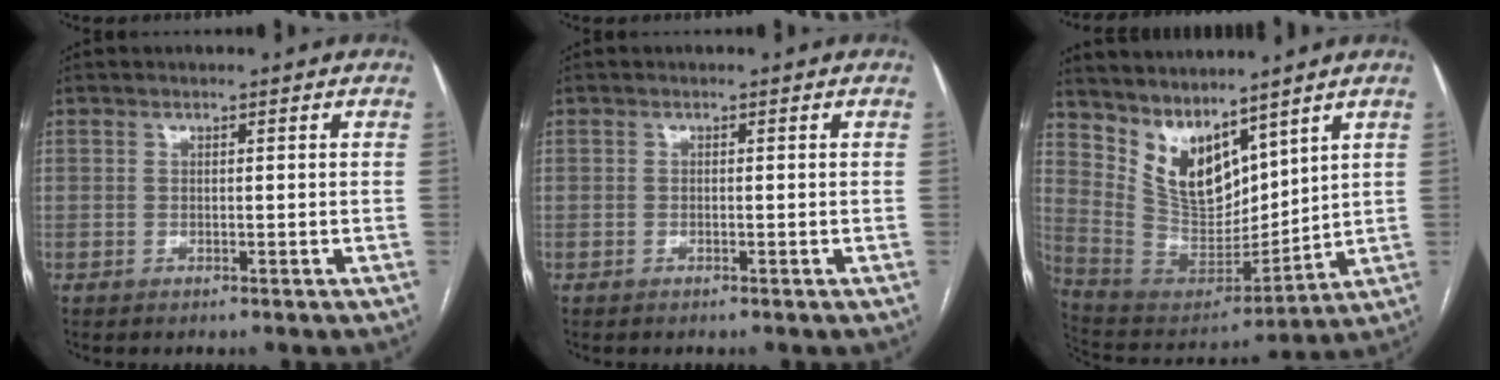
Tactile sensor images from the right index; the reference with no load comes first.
{"total": 0.0}
{"total": 12.2, "force": [8.9, 5.4, 6.3], "torque": [-0.131, 0.006, 0.197]}